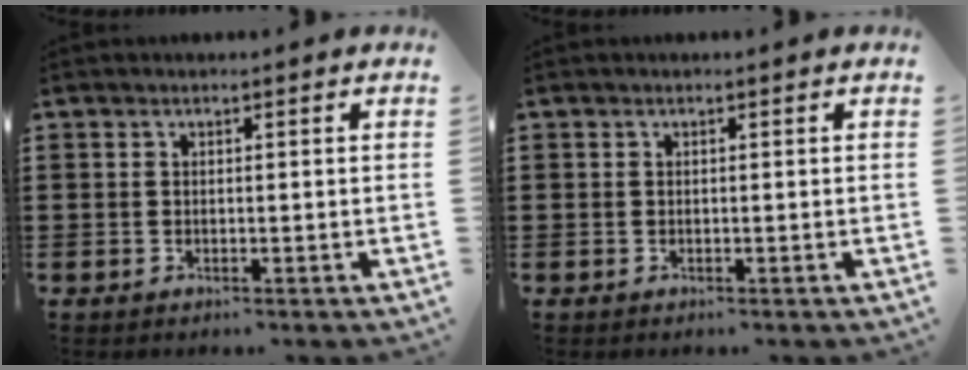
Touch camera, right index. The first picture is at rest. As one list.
[{"total": 0.0}]